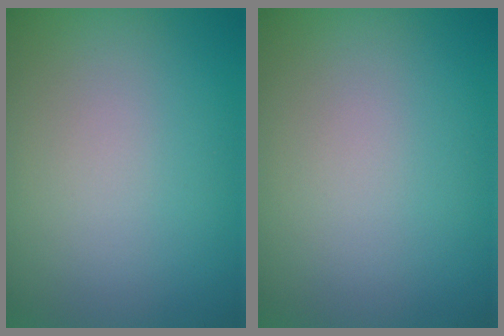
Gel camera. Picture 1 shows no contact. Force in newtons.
{"total": 0.0}